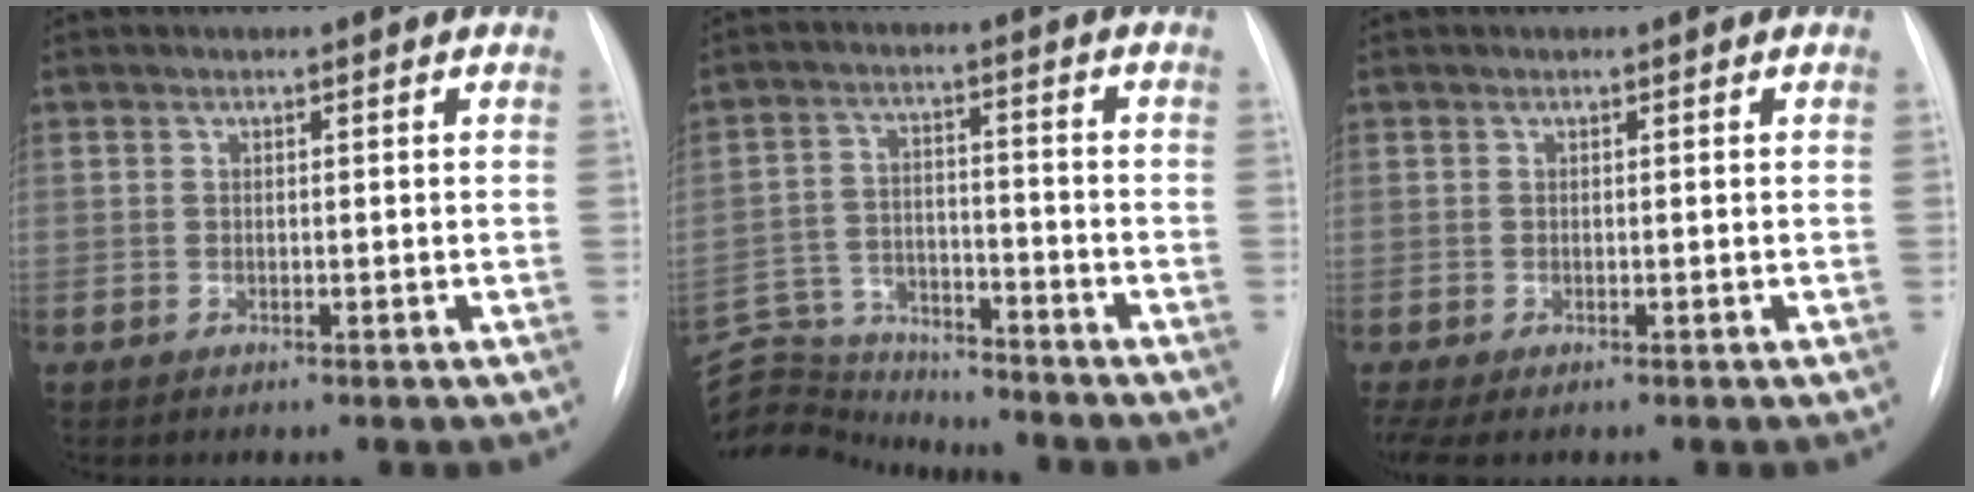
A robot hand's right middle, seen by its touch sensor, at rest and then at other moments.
{"total": 12.1, "force": [-12.0, 1.3, 0.9], "torque": [-0.017, 0.029, -0.202]}
{"total": 4.0, "force": [-2.9, 1.5, 2.4], "torque": [-0.038, -0.005, -0.039]}